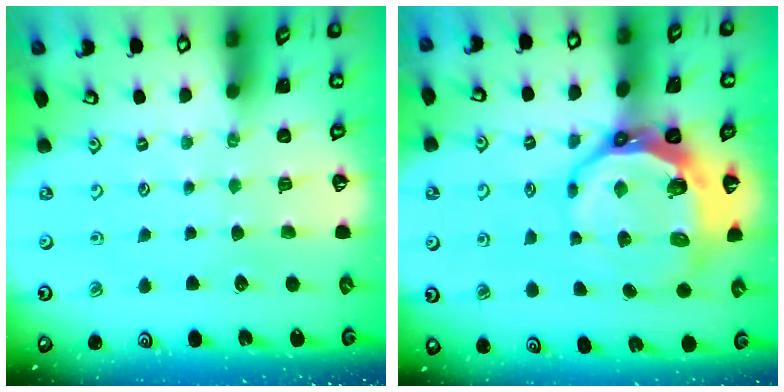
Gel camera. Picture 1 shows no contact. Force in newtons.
{"total": 12.3, "press": 11.6, "slide": 4.2}